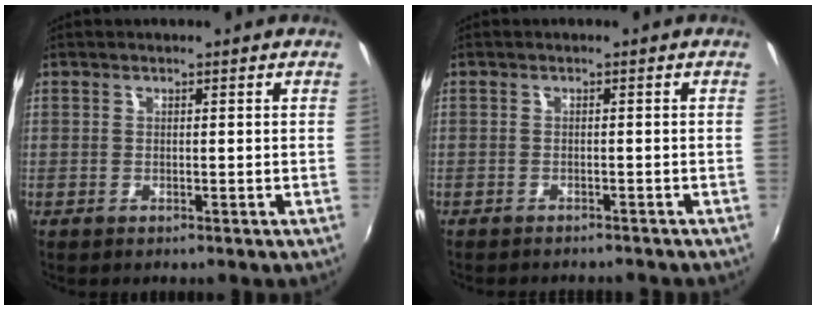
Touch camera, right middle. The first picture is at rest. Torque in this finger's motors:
{"motor_torque": [0.89, -1.25, 0.11, 0.03]}